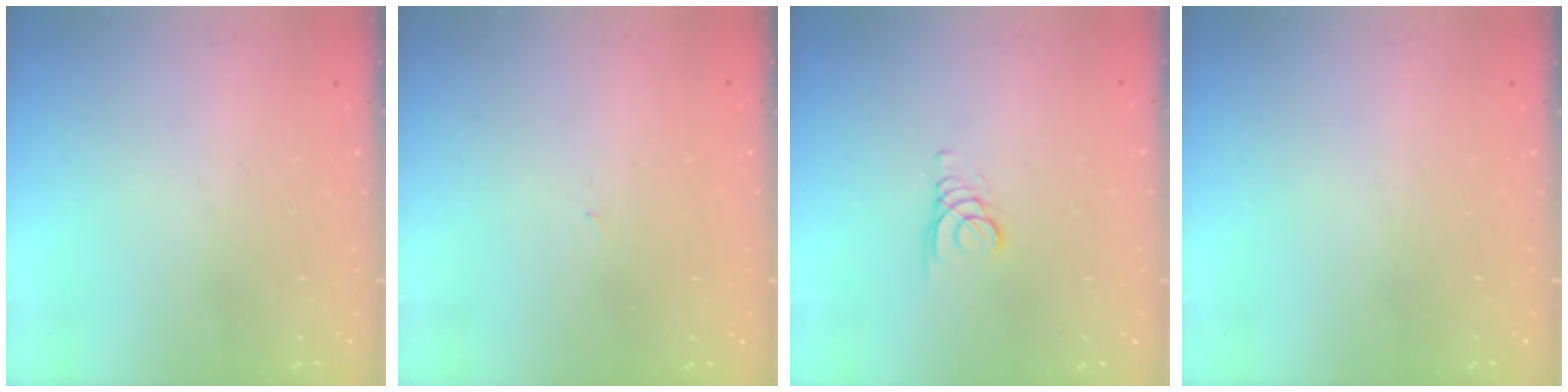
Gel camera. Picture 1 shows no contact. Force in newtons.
{"total": 0.8, "press": 0.8, "slide": 0.1}
{"total": 1.6, "press": 1.6, "slide": 0.2}
{"total": 0.0}